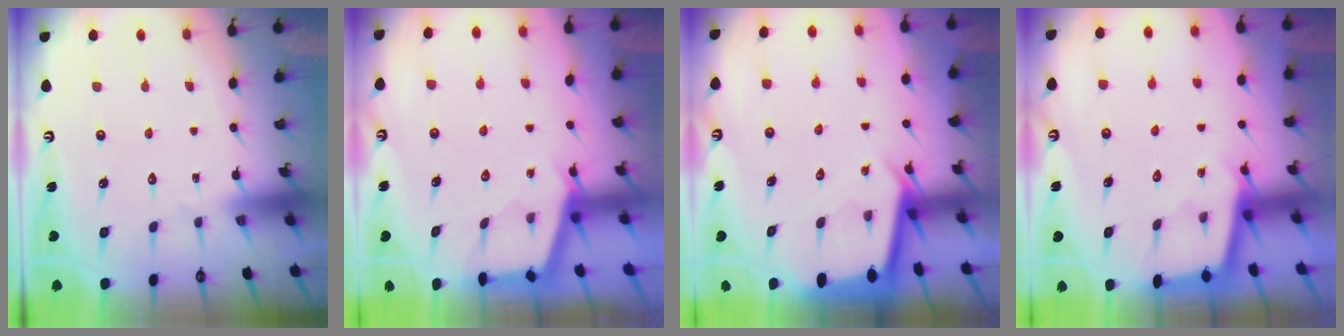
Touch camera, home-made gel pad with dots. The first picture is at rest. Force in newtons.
{"total": 2.8, "press": 2.8, "slide": 0.3}
{"total": 3.0, "press": 3.0, "slide": 0.1}
{"total": 2.3, "press": 2.3, "slide": 0.2}